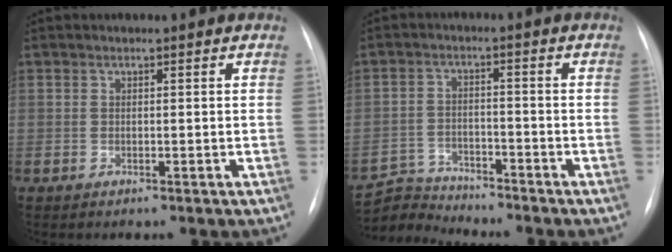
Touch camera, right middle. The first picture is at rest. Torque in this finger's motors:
{"motor_torque": [0.01, -0.03, -0.12, -0.02]}